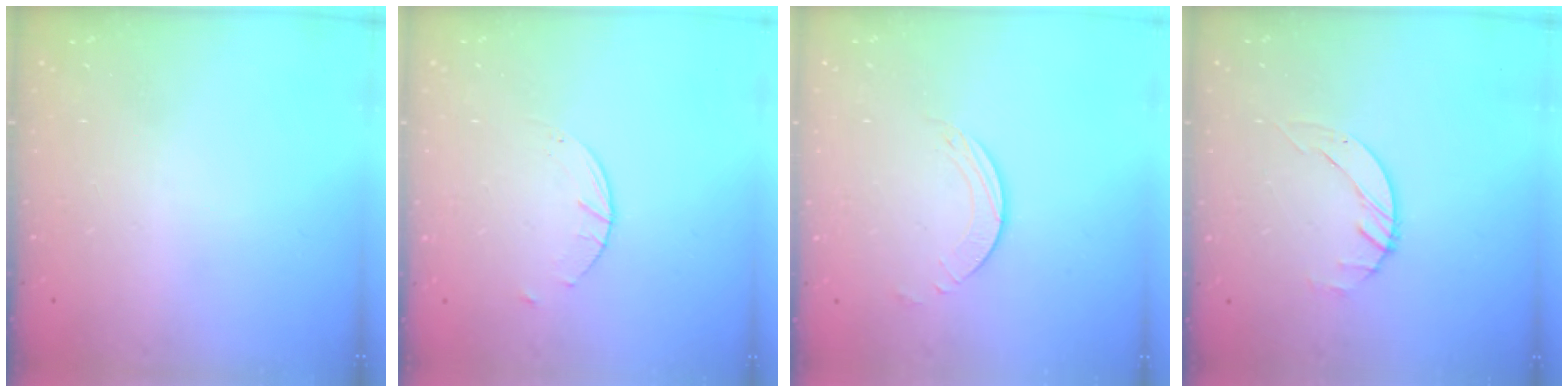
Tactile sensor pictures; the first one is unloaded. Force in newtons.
{"total": 2.6, "press": 2.6, "slide": 0.4}
{"total": 2.0, "press": 1.9, "slide": 0.3}
{"total": 1.4, "press": 1.4, "slide": 0.2}